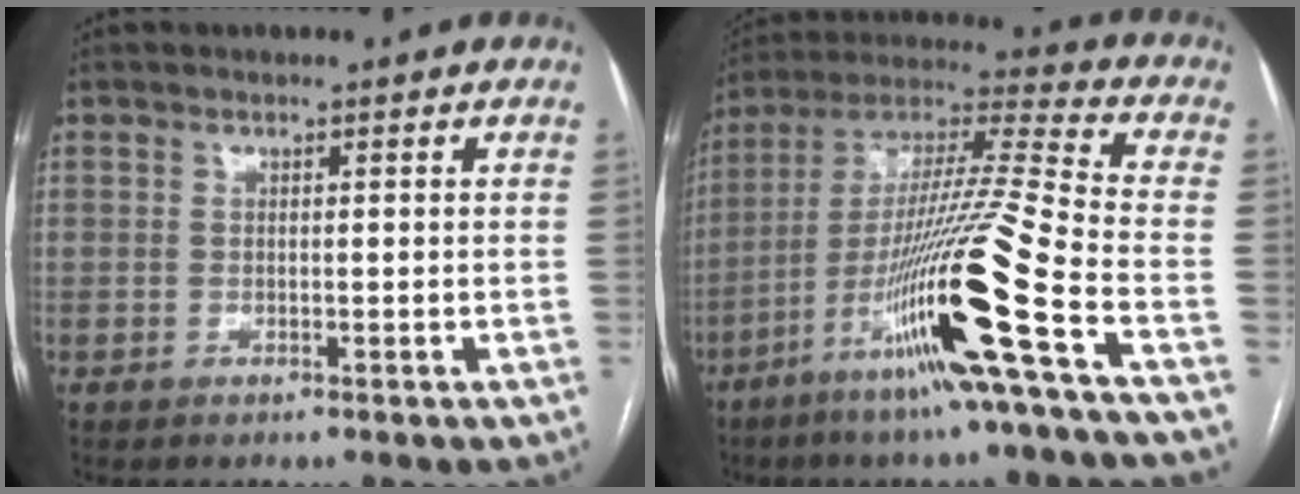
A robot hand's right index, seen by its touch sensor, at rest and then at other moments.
{"total": 21.3, "force": [-9.1, -1.8, 19.2], "torque": [-0.371, -0.034, -0.175]}